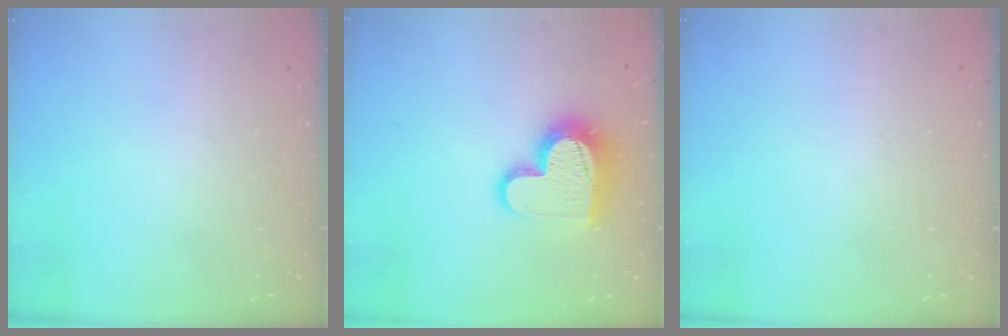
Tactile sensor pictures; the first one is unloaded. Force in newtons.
{"total": 14.7, "press": 14.6, "slide": 1.1}
{"total": 0.8, "press": 0.5, "slide": 0.6}